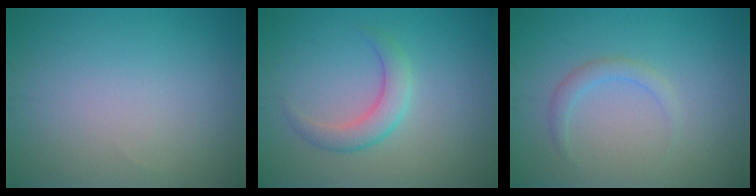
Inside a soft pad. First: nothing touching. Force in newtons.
{"total": 2.7, "press": 2.7, "slide": 0.1}
{"total": 1.5, "press": 1.5, "slide": 0.1}